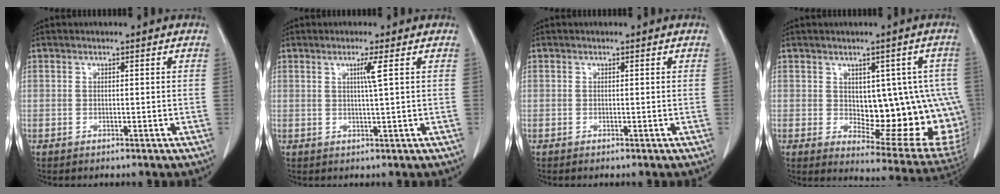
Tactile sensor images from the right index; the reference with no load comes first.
{"total": 2.5, "force": [0.8, -0.7, 2.2], "torque": [-0.043, -0.004, 0.017]}
{"total": 0.0}
{"total": 16.4, "force": [-0.6, 7.8, 14.3], "torque": [-0.125, 0.014, 0.020]}